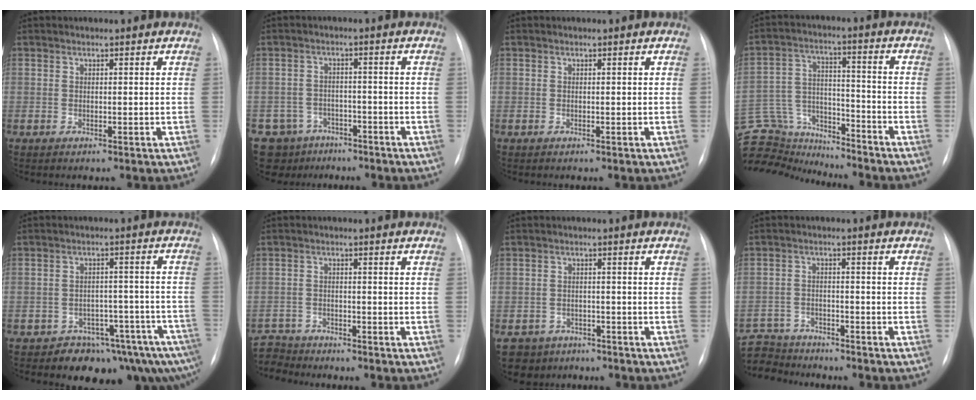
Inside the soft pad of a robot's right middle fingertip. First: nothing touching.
{"total": 6.8, "force": [-4.7, 5.0, 0.0], "torque": [0.005, 0.019, -0.067]}
{"total": 0.0}
{"total": 15.0, "force": [-14.5, 2.9, 2.1], "torque": [-0.039, 0.043, -0.241]}
{"total": 9.7, "force": [-8.0, 4.3, 3.3], "torque": [-0.007, 0.042, -0.106]}
{"total": 5.5, "force": [-5.2, 1.6, -0.9], "torque": [0.023, -0.001, -0.098]}
{"total": 6.3, "force": [-4.4, 4.4, 0.3], "torque": [-0.003, 0.007, -0.063]}
{"total": 9.6, "force": [-9.0, 3.2, 1.3], "torque": [-0.032, 0.007, -0.150]}